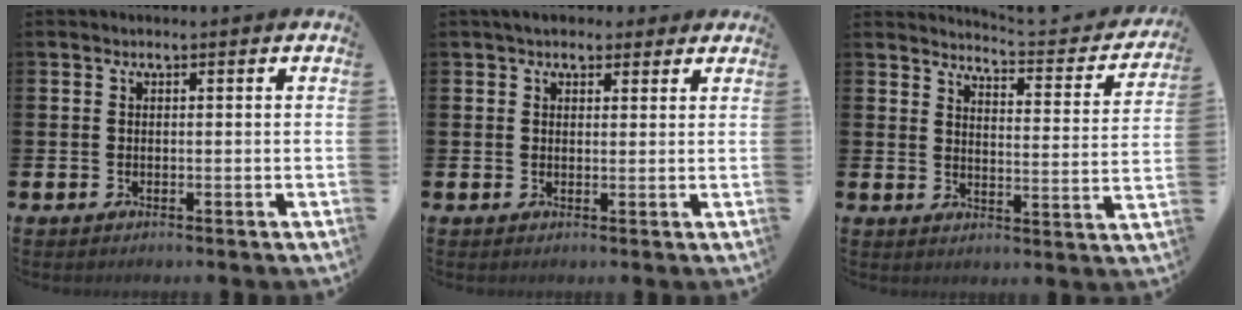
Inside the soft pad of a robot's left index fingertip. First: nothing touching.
{"total": 3.5, "force": [3.0, 1.7, 0.4], "torque": [-0.003, -0.007, 0.054]}
{"total": 3.6, "force": [3.5, 0.1, 0.7], "torque": [-0.020, -0.038, 0.054]}